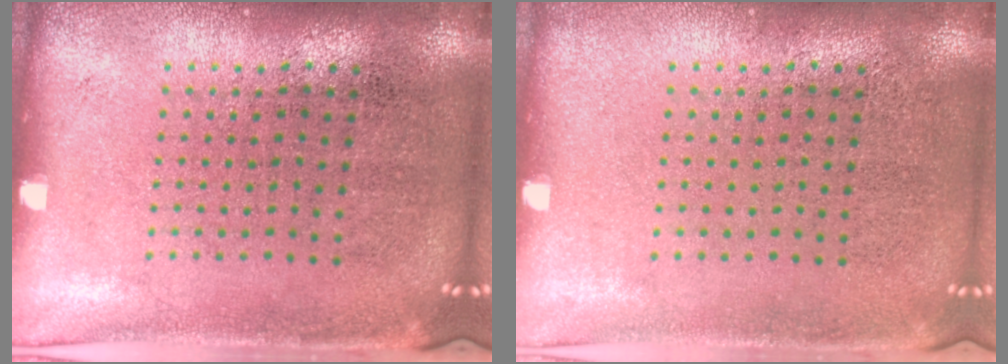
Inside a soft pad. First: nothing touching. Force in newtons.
{"total": 0.0}